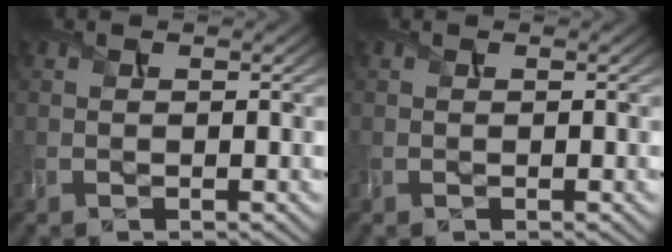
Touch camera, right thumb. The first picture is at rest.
{"total": 0.0}